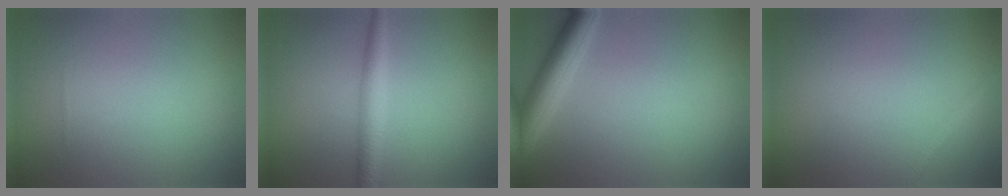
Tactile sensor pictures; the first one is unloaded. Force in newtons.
{"total": 2.4, "press": 2.4, "slide": 0.0}
{"total": 4.1, "press": 4.1, "slide": 0.2}
{"total": 1.2, "press": 1.2, "slide": 0.0}